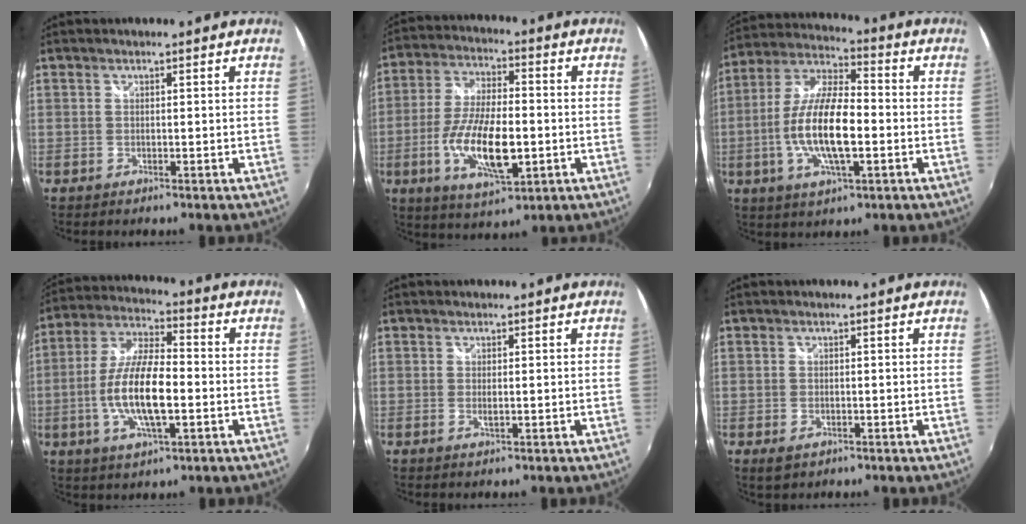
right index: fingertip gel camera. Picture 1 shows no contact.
{"total": 14.4, "force": [-3.6, 5.4, 12.9], "torque": [-0.258, -0.012, -0.064]}
{"total": 14.8, "force": [-2.9, 5.0, 13.6], "torque": [-0.275, -0.001, -0.058]}
{"total": 13.8, "force": [-2.9, 4.5, 12.7], "torque": [-0.260, -0.002, -0.056]}
{"total": 1.2, "force": [-0.1, 0.2, 1.1], "torque": [-0.022, -0.001, -0.004]}
{"total": 2.6, "force": [-1.3, 1.6, 1.6], "torque": [-0.031, -0.007, -0.020]}